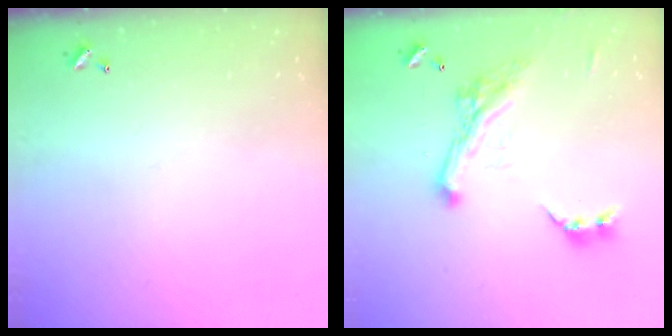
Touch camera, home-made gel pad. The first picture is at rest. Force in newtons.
{"total": 5.6, "press": 5.3, "slide": 1.6}